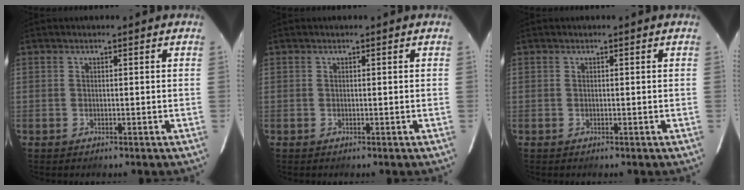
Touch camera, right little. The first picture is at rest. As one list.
[{"total": 0.0}, {"total": 0.0}]